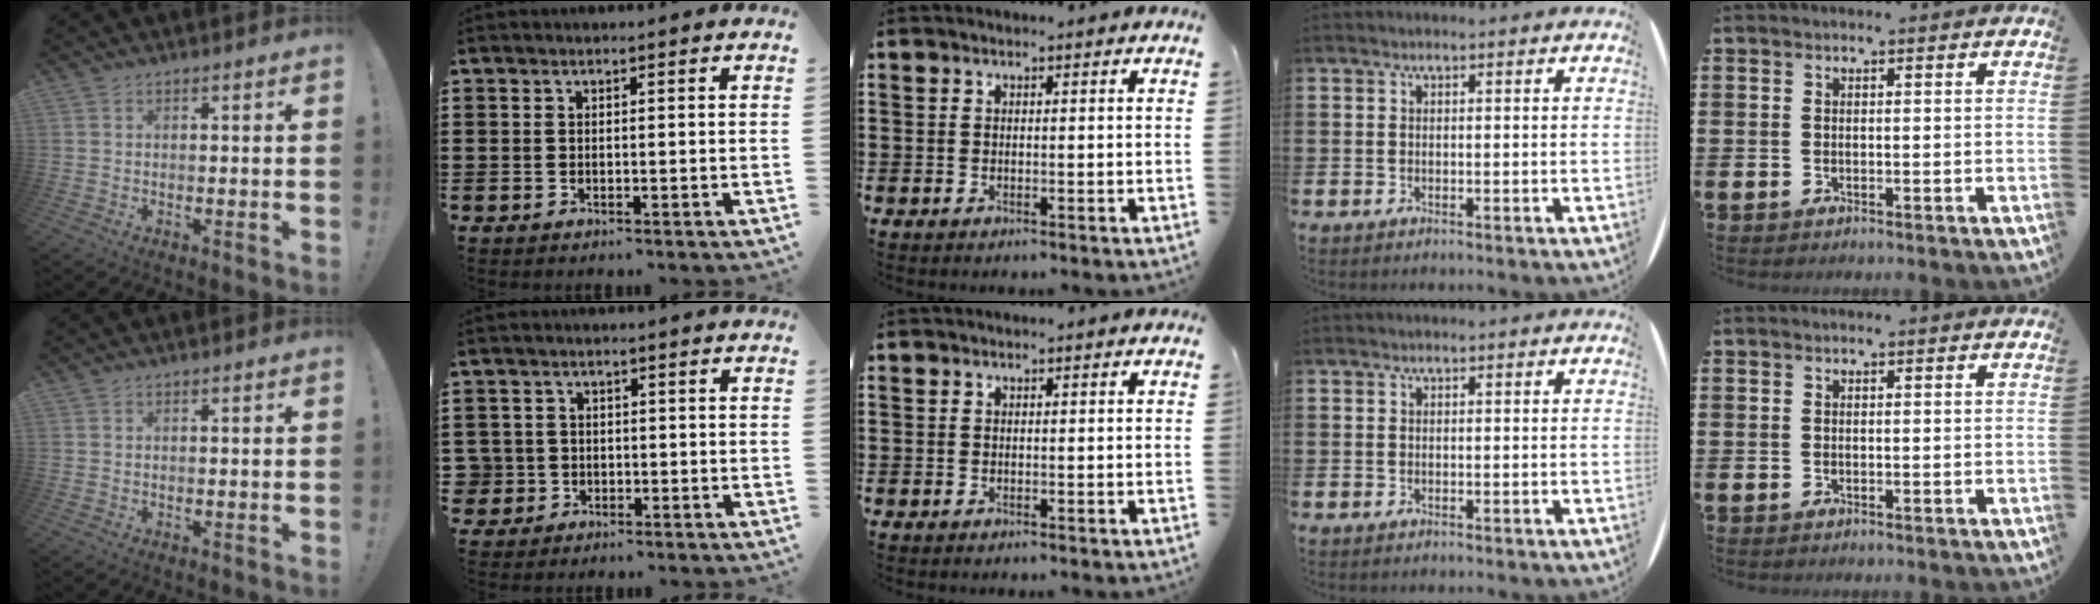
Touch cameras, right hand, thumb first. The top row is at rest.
{"index": {"total": 2.7, "force": [-0.8, 2.5, 0.2], "torque": [-0.024, 0.002, -0.024]}}